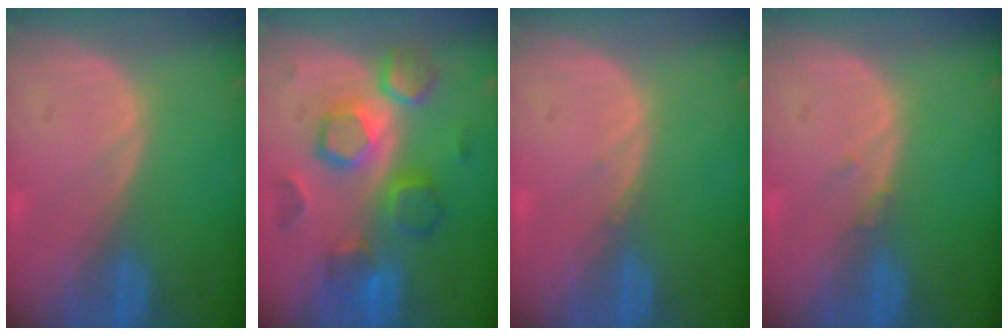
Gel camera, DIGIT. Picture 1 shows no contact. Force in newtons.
{"total": 9.2, "press": 9.2, "slide": 0.3}
{"total": 0.5, "press": 0.5, "slide": 0.2}
{"total": 0.8, "press": 0.8, "slide": 0.1}